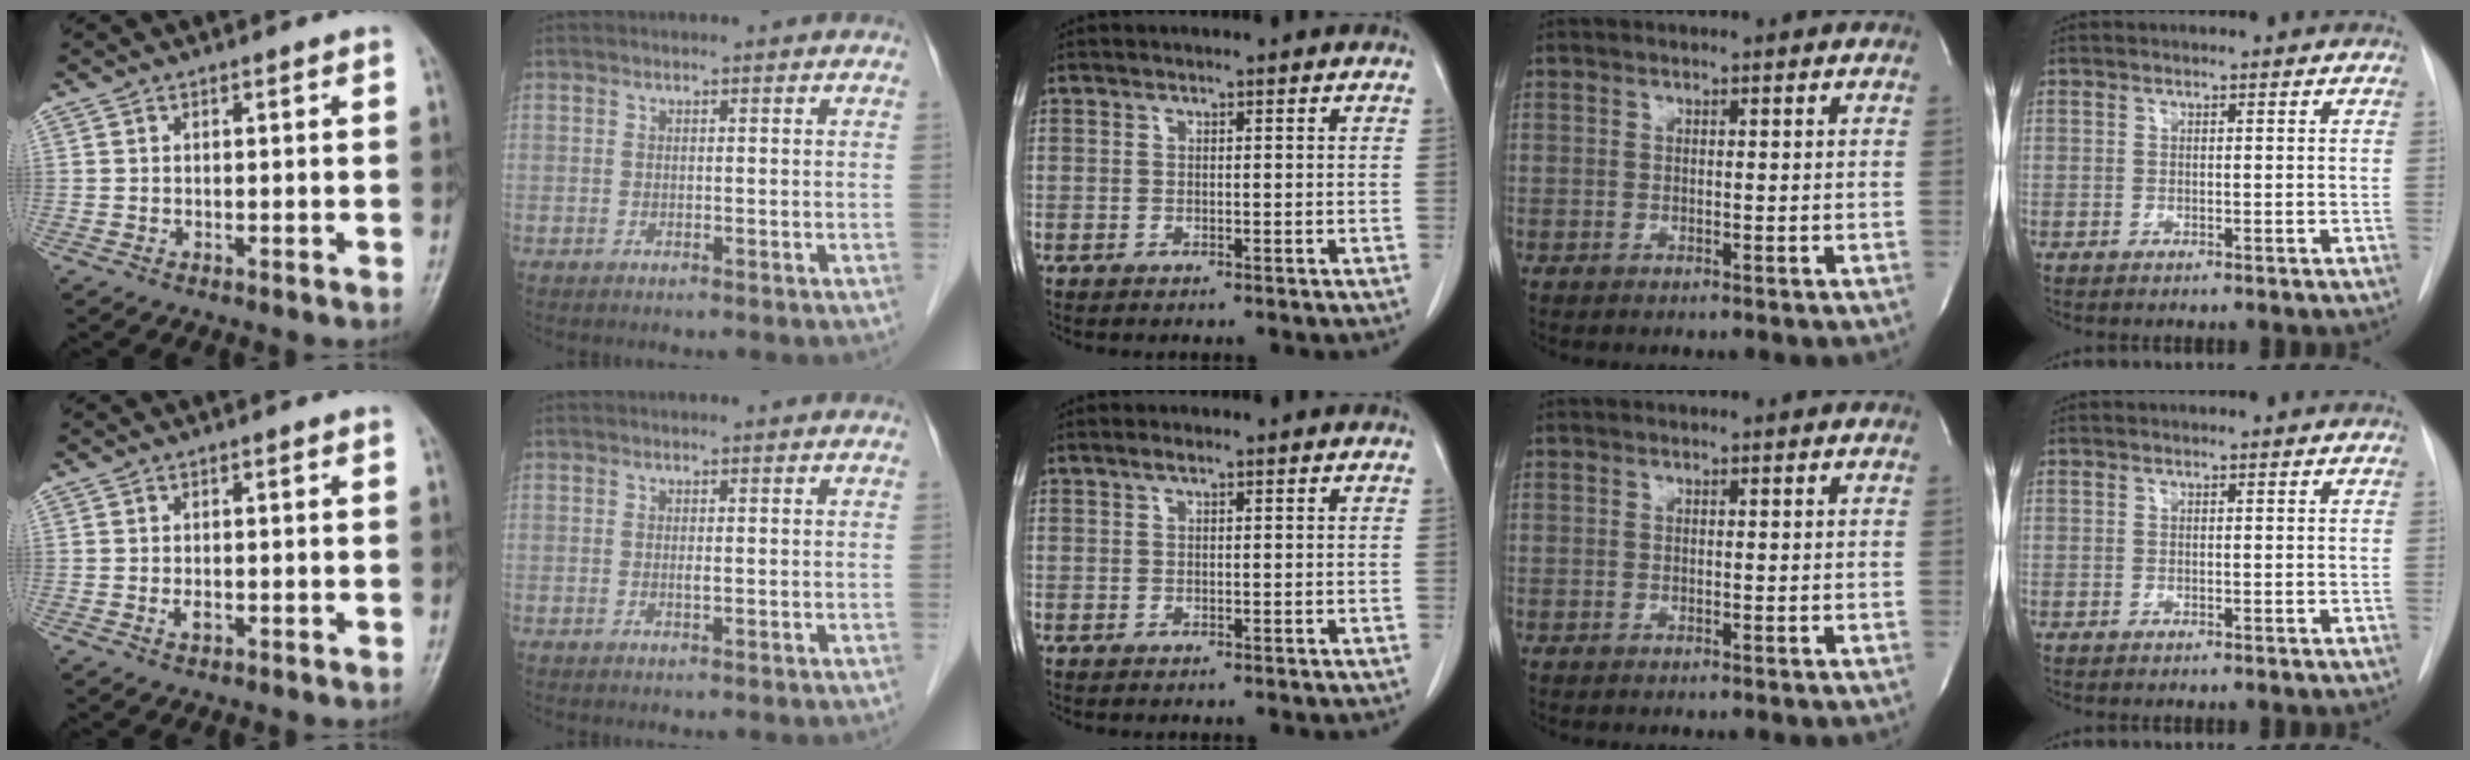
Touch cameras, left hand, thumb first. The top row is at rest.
{"thumb": {"total": 1.7, "force": [-0.4, 0.9, 1.4], "torque": [-0.024, 0.001, -0.007]}, "index": {"total": 0.6, "force": [0.1, 0.1, 0.6], "torque": [-0.014, -0.002, 0.000]}, "middle": {"total": 0.9, "force": [0.6, 0.2, 0.7], "torque": [-0.016, 0.005, 0.011]}}